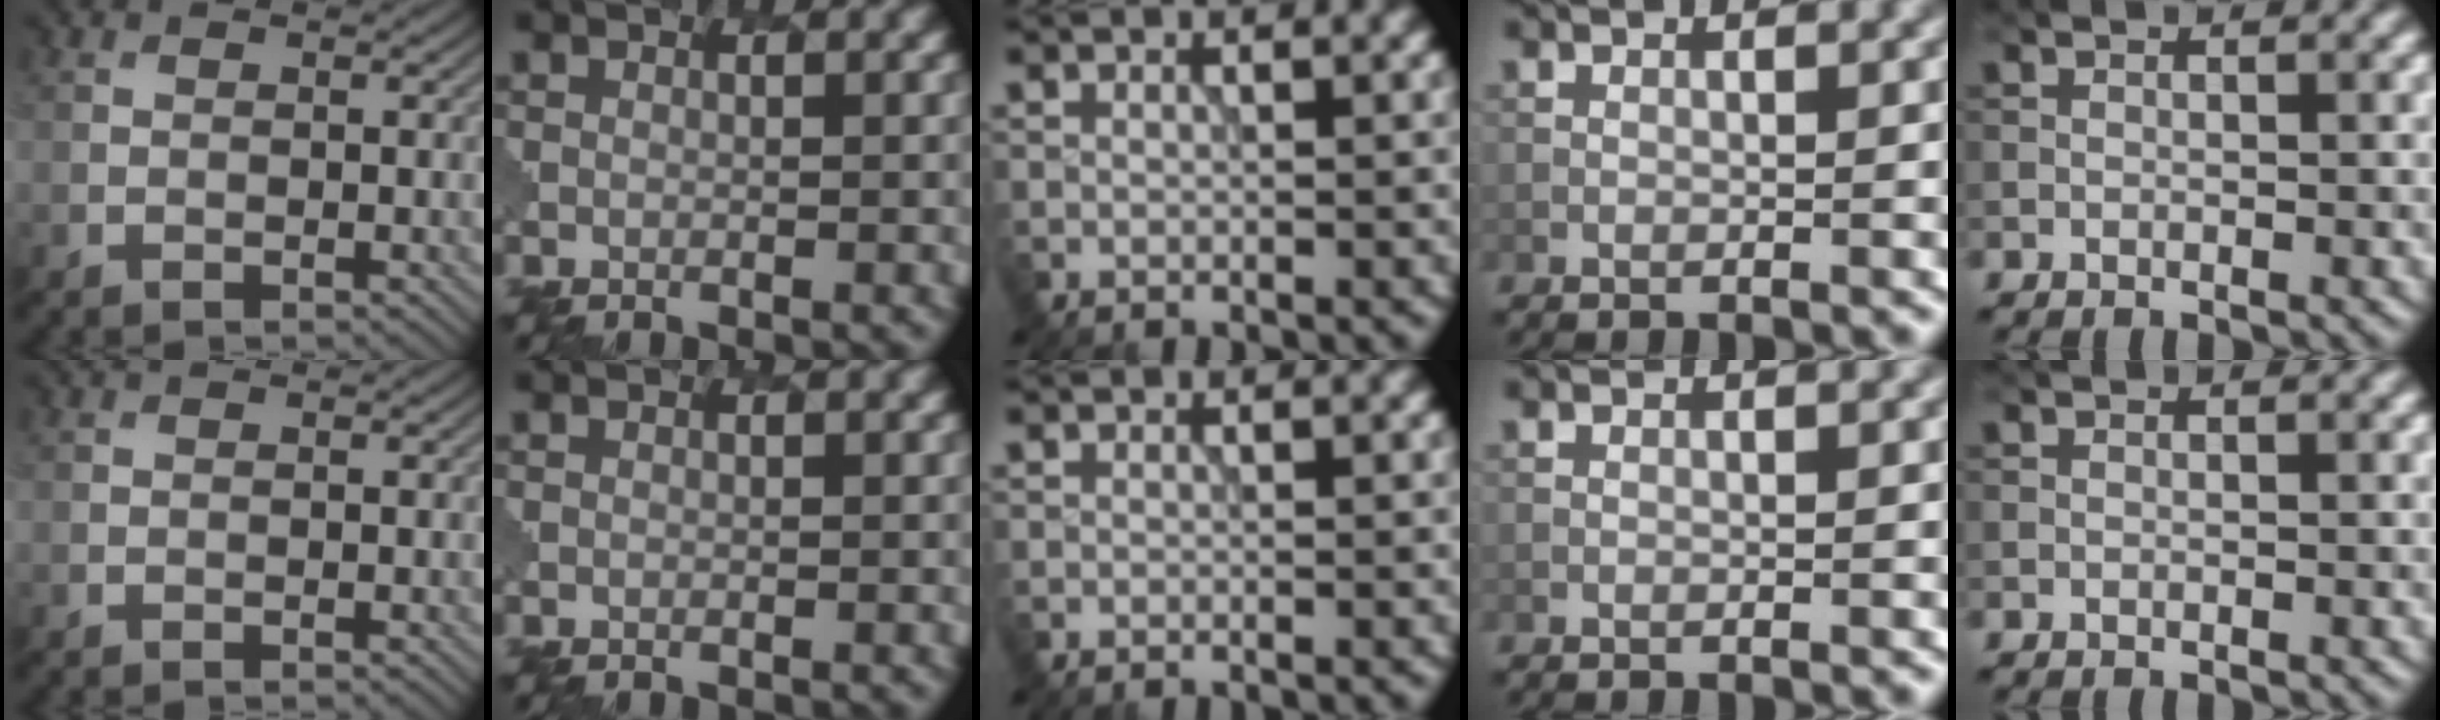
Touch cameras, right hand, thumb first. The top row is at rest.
{}